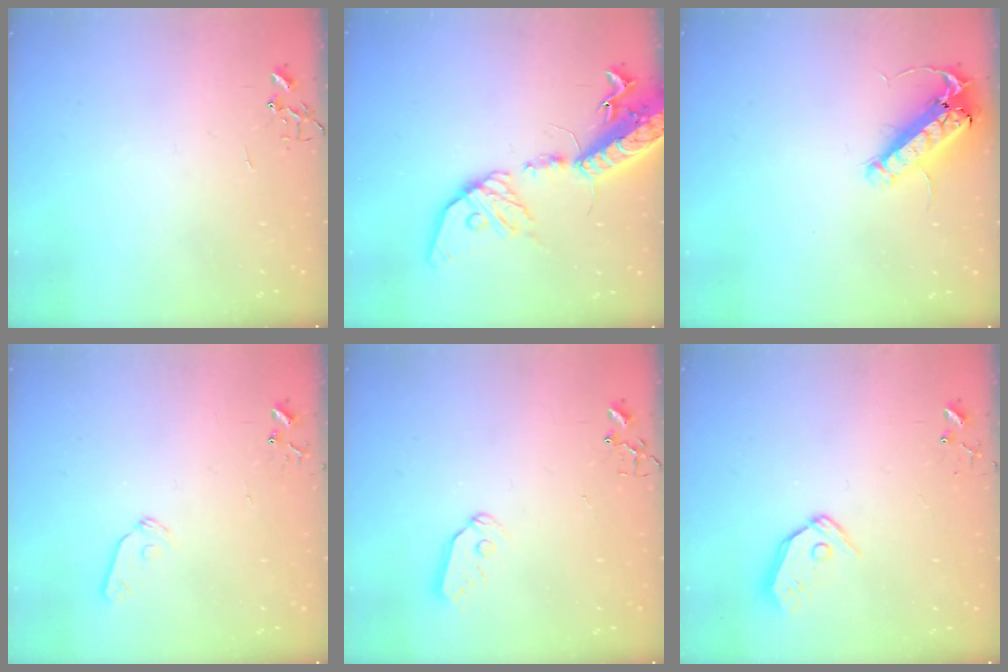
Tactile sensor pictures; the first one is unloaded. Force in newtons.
{"total": 20.9, "press": 20.4, "slide": 4.4}
{"total": 15.2, "press": 15.0, "slide": 2.7}
{"total": 7.3, "press": 7.3, "slide": 0.7}
{"total": 7.4, "press": 7.4, "slide": 0.5}
{"total": 8.3, "press": 8.2, "slide": 0.7}